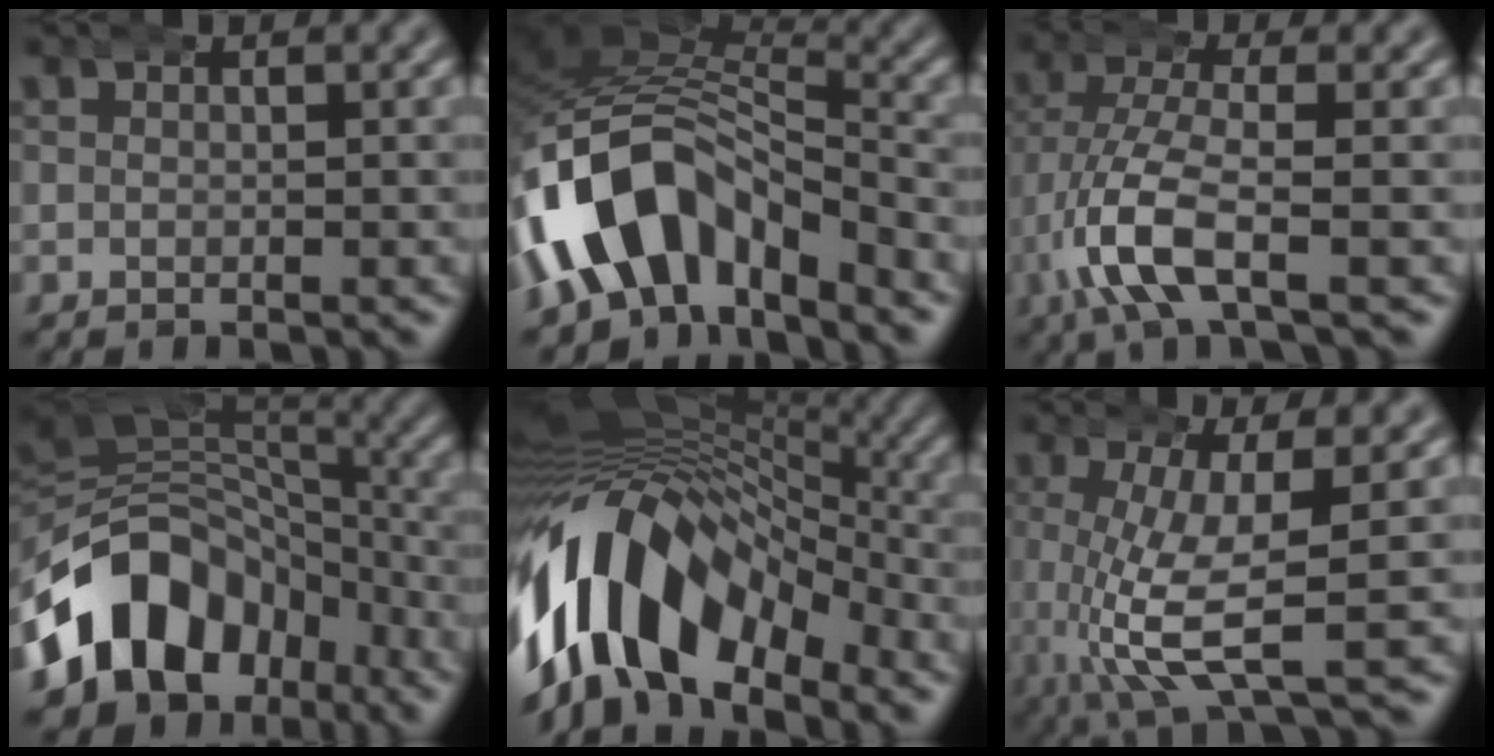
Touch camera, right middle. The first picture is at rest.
{"total": 11.4, "force": [-2.4, 7.8, 8.0], "torque": [-0.194, -0.029, -0.026]}
{"total": 5.6, "force": [-1.2, 2.1, 5.0], "torque": [-0.131, -0.022, -0.008]}
{"total": 14.7, "force": [-4.4, 11.2, 8.5], "torque": [-0.165, -0.034, -0.059]}
{"total": 18.2, "force": [-2.2, 12.4, 13.2], "torque": [-0.241, -0.006, -0.031]}
{"total": 8.1, "force": [-0.8, 2.6, 7.7], "torque": [-0.151, -0.026, 0.006]}